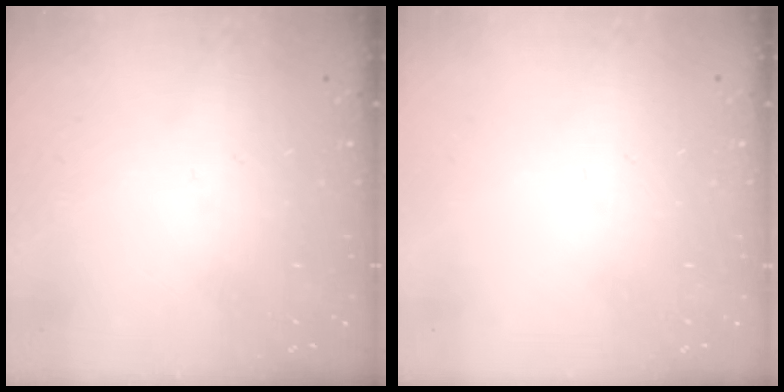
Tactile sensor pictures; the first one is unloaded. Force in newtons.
{"total": 0.0}